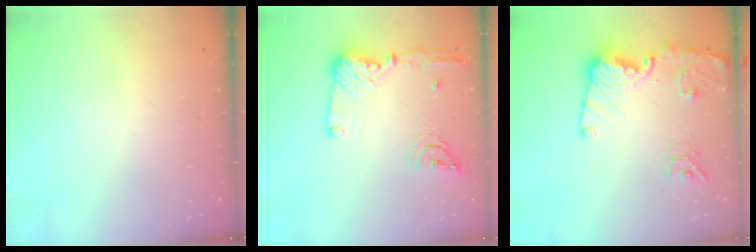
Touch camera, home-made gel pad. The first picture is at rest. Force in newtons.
{"total": 16.7, "press": 16.5, "slide": 2.8}
{"total": 14.6, "press": 14.6, "slide": 1.0}